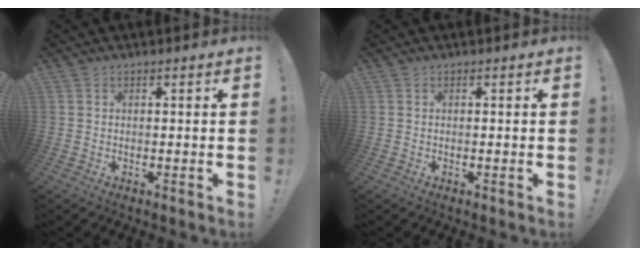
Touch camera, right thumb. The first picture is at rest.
{"total": 0.0}